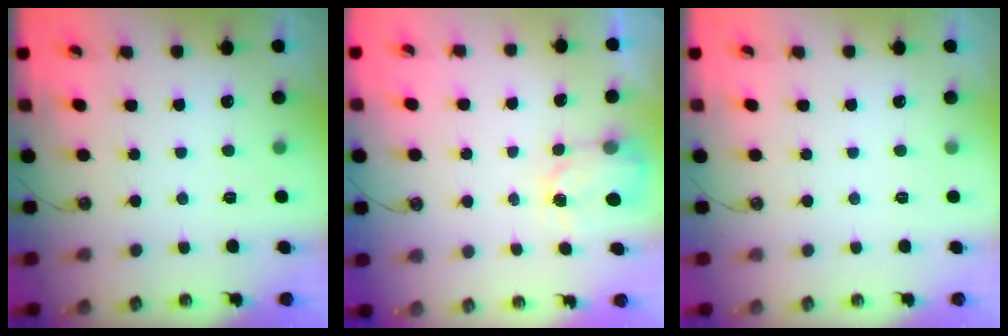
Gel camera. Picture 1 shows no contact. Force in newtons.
{"total": 3.6, "press": 3.6, "slide": 0.5}
{"total": 0.0}